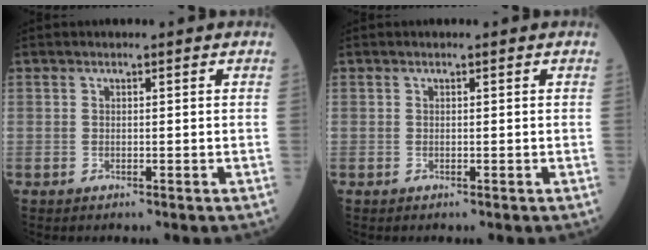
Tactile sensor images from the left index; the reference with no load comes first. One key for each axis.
{"total": 0.0}